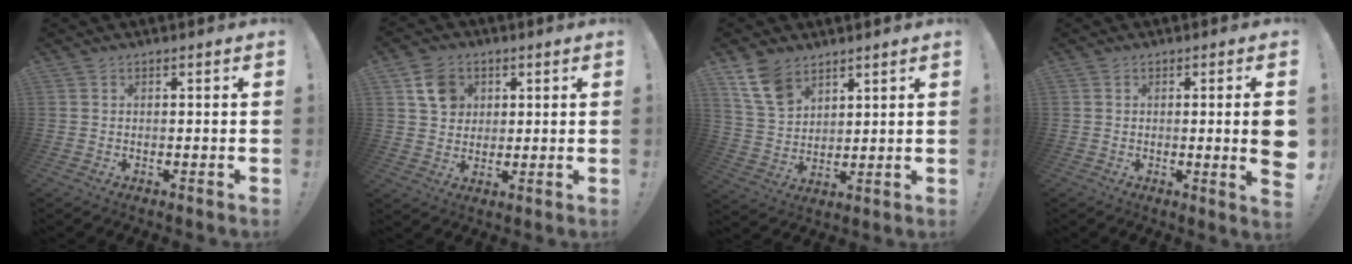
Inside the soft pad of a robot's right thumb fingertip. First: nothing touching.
{"total": 8.4, "force": [3.6, 7.1, 2.8], "torque": [-0.035, -0.011, 0.070]}
{"total": 10.7, "force": [7.2, 6.3, 4.9], "torque": [-0.101, -0.029, 0.144]}
{"total": 6.4, "force": [0.1, -0.2, 6.4], "torque": [-0.095, -0.010, 0.000]}